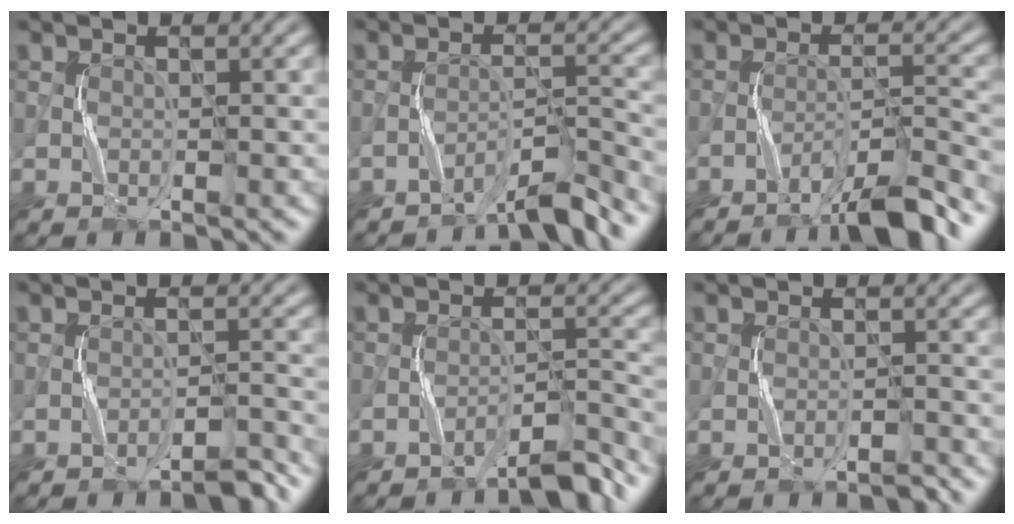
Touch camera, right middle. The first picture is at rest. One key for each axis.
{"total": 3.9, "fx": -3.7, "fy": -0.1, "fz": 1.3, "tx": -0.020, "ty": 0.011, "tz": -0.069}
{"total": 5.8, "fx": -4.6, "fy": 0.4, "fz": 3.4, "tx": -0.051, "ty": 0.010, "tz": -0.080}
{"total": 2.1, "fx": -2.0, "fy": 0.1, "fz": 0.7, "tx": -0.011, "ty": 0.009, "tz": -0.034}
{"total": 3.5, "fx": -3.3, "fy": 0.0, "fz": 1.3, "tx": -0.018, "ty": 0.015, "tz": -0.054}
{"total": 1.0, "fx": -1.0, "fy": 0.0, "fz": 0.0, "tx": -0.002, "ty": 0.005, "tz": -0.017}